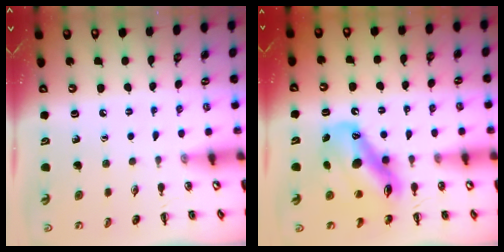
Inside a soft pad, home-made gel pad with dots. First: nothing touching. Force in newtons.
{"total": 14.2, "press": 13.6, "slide": 4.0}